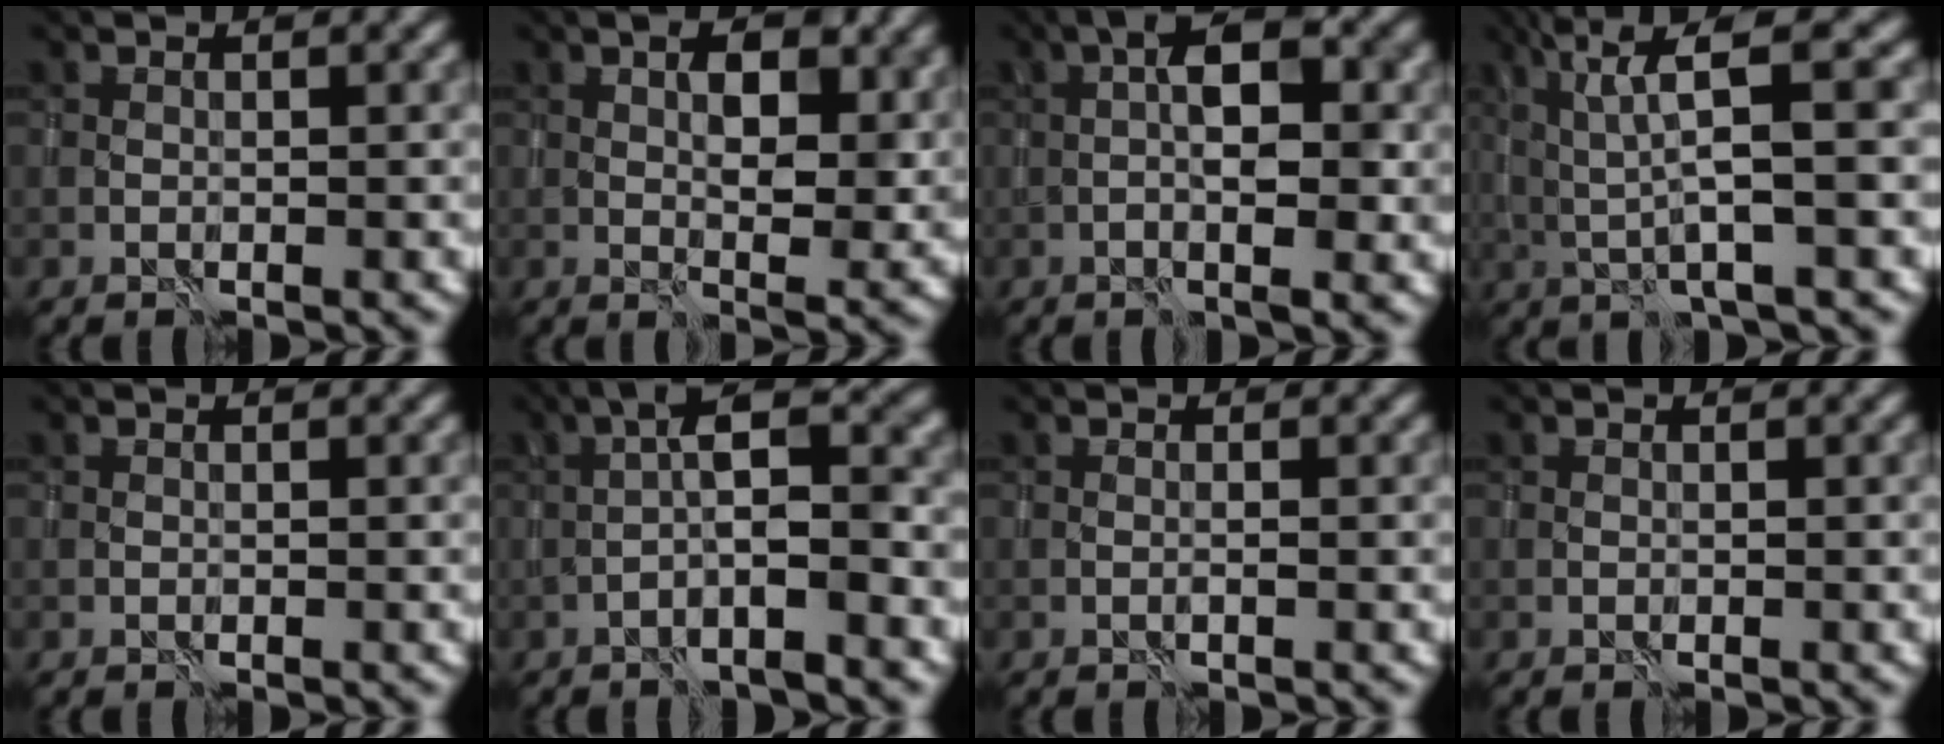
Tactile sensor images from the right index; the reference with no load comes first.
{"total": 5.3, "force": [1.8, 2.4, 4.4], "torque": [-0.060, -0.006, 0.031]}
{"total": 5.4, "force": [0.2, 1.6, 5.1], "torque": [-0.082, 0.007, -0.004]}
{"total": 5.6, "force": [1.9, 0.6, 5.3], "torque": [-0.106, 0.005, 0.037]}
{"total": 0.0}
{"total": 5.1, "force": [-1.2, 0.7, 4.9], "torque": [-0.078, 0.020, -0.028]}
{"total": 0.0}
{"total": 0.0}